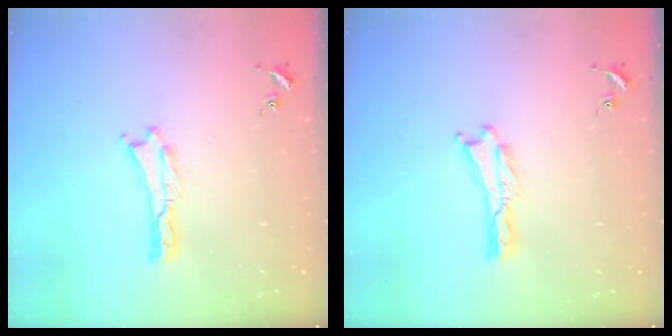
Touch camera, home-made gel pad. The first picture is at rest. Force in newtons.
{"total": 0.0}